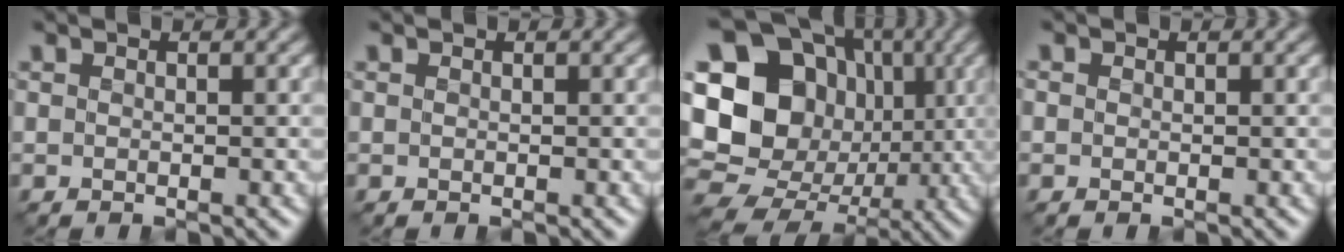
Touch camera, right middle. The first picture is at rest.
{"total": 0.0}
{"total": 22.4, "force": [1.9, 20.2, 9.5], "torque": [-0.205, 0.044, -0.003]}
{"total": 0.0}